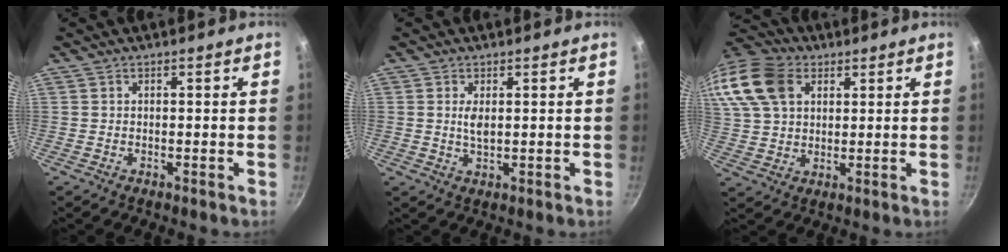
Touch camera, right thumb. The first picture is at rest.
{"total": 2.7, "force": [0.6, 1.3, 2.3], "torque": [-0.042, -0.004, 0.012]}
{"total": 19.7, "force": [7.6, 13.8, 11.8], "torque": [-0.269, 0.025, 0.140]}